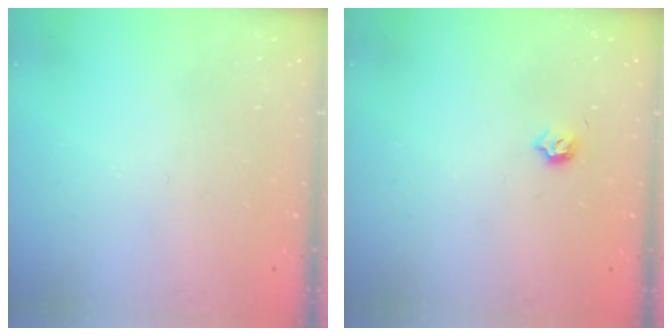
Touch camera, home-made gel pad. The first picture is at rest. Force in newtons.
{"total": 3.5, "press": 3.5, "slide": 0.6}